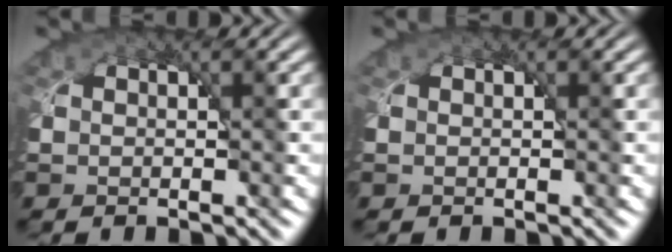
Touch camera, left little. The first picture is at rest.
{"total": 0.0}